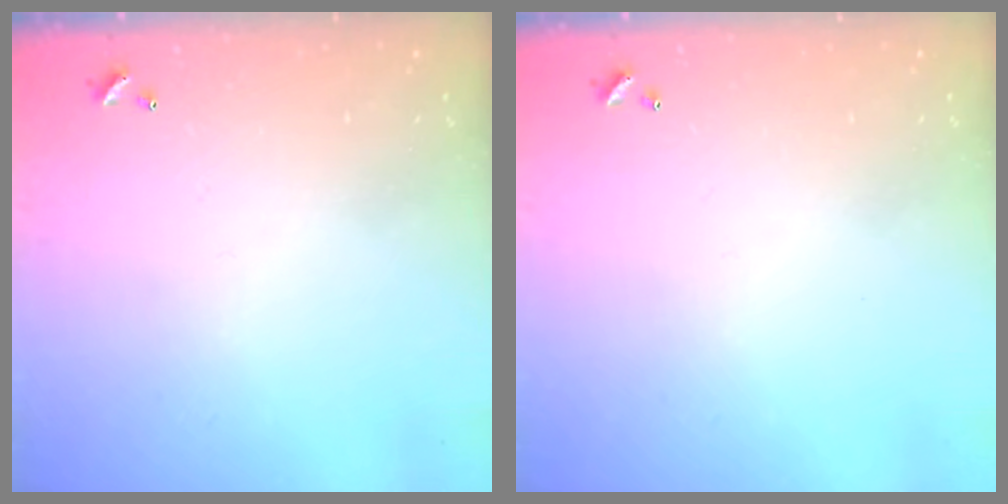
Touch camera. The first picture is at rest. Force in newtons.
{"total": 0.0}